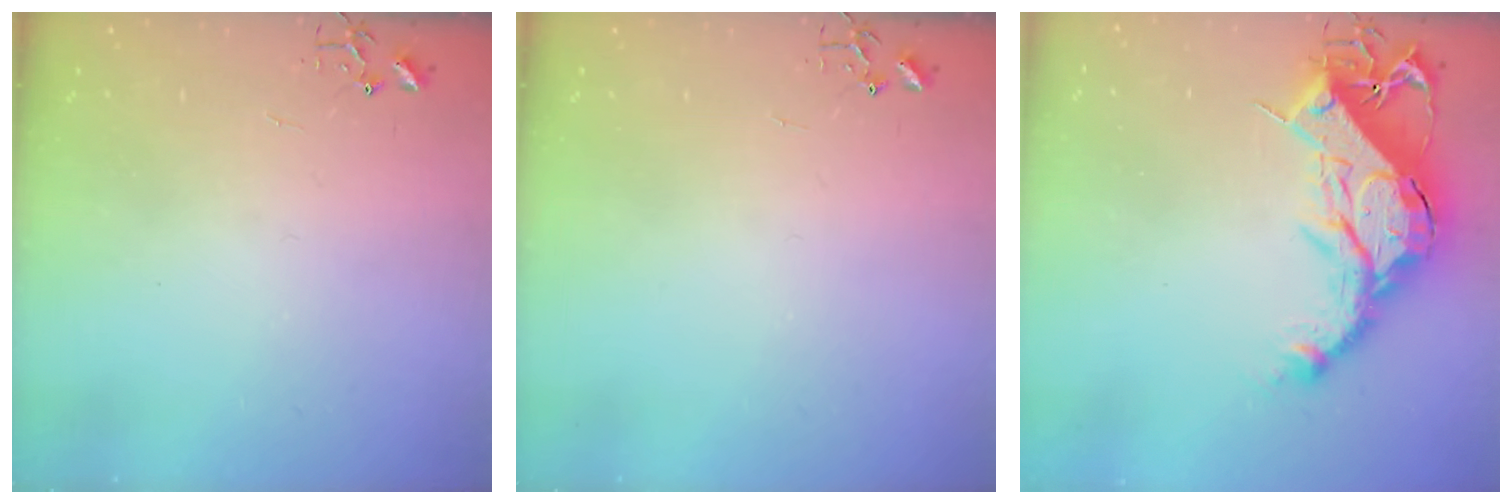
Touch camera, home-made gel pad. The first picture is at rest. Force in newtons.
{"total": 0.0}
{"total": 19.8, "press": 19.8, "slide": 1.2}